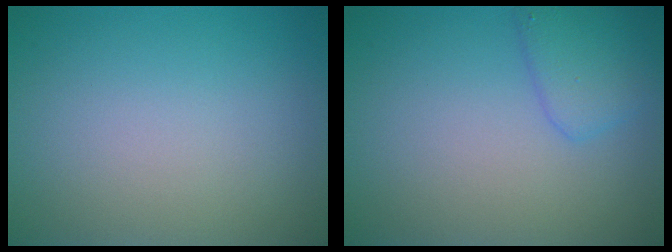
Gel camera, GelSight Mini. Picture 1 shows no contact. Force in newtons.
{"total": 2.5, "press": 2.5, "slide": 0.2}